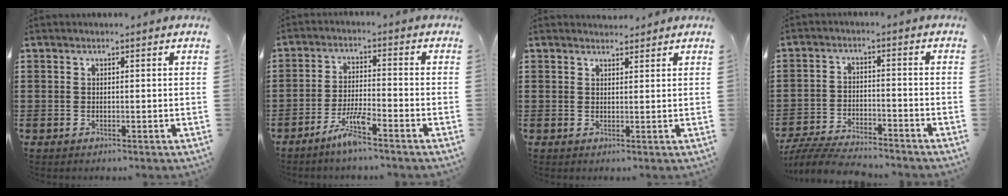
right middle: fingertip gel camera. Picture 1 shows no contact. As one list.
[{"total": 5.2, "force": [-3.8, 0.4, 3.5], "torque": [-0.071, -0.004, -0.072]}, {"total": 1.6, "force": [1.6, 0.2, 0.0], "torque": [-0.003, 0.003, 0.032]}, {"total": 6.2, "force": [-5.9, 0.6, 1.6], "torque": [-0.040, 0.000, -0.119]}]